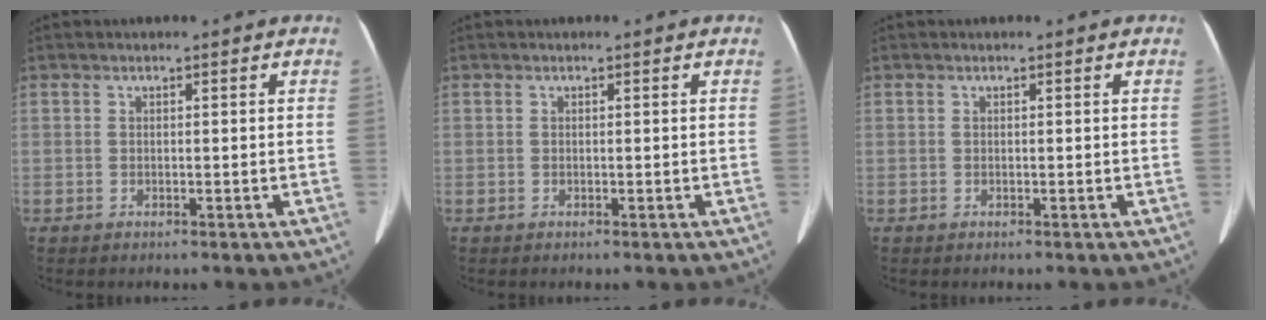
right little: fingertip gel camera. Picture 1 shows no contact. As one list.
[{"total": 0.0}, {"total": 0.0}]